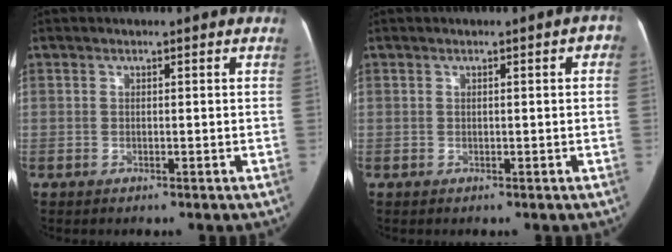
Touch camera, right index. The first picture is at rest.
{"total": 1.8, "force": [0.3, 0.5, 1.8], "torque": [-0.013, 0.012, 0.002]}